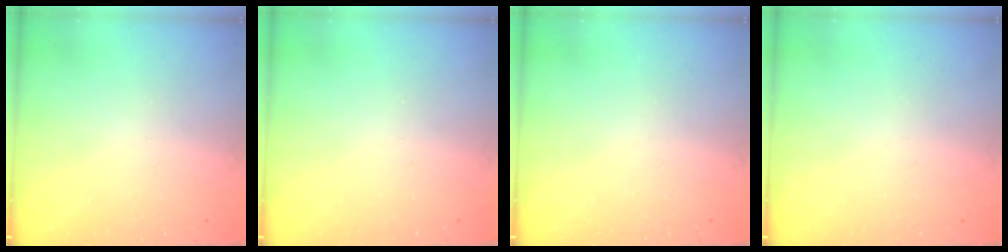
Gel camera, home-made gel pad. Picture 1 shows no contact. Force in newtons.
{"total": 0.0}
{"total": 0.0}
{"total": 0.0}